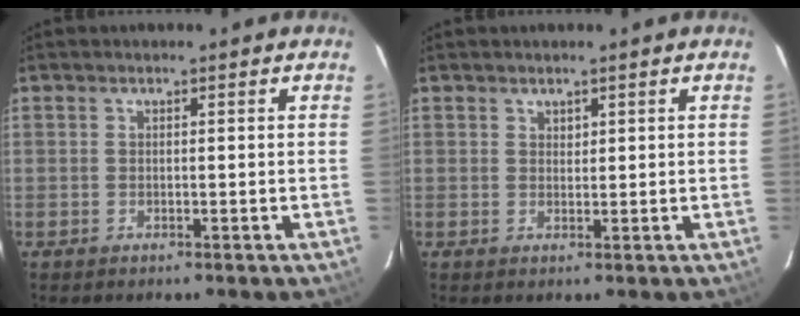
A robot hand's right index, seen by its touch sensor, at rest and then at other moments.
{"total": 1.0, "force": [0.8, 0.6, 0.1], "torque": [-0.001, 0.001, 0.015]}